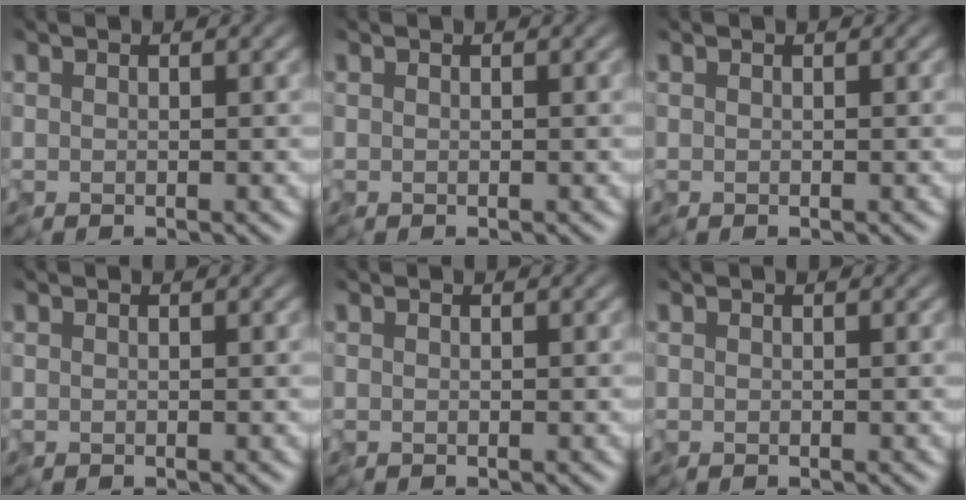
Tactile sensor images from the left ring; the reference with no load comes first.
{"total": 0.0}
{"total": 0.0}
{"total": 0.0}
{"total": 0.0}
{"total": 0.0}